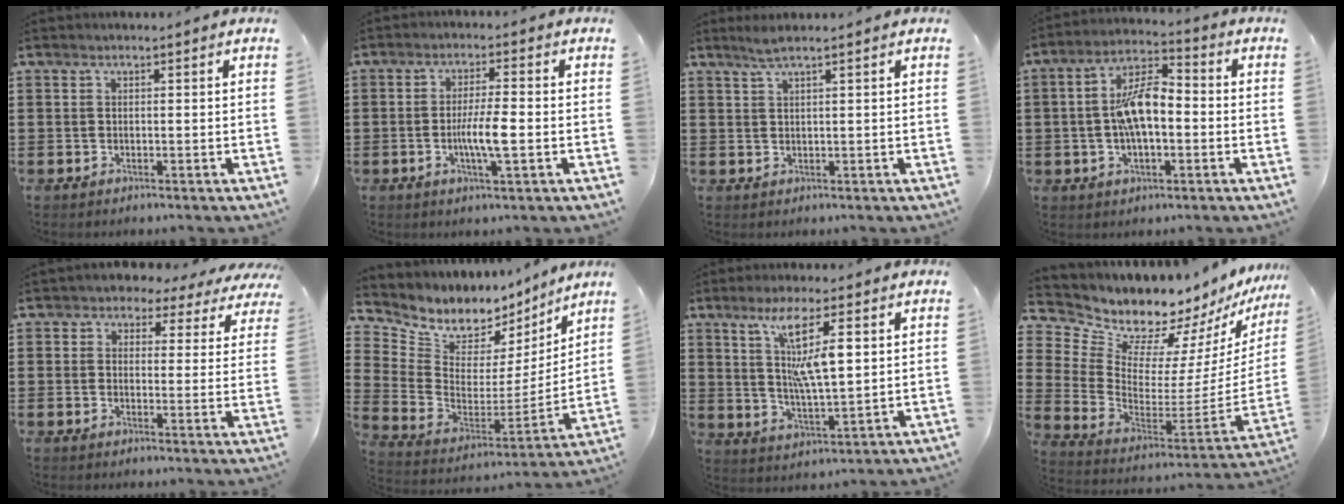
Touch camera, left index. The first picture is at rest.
{"total": 5.9, "force": [-1.1, 0.8, 5.7], "torque": [-0.110, -0.004, -0.026]}
{"total": 2.1, "force": [1.4, -0.1, 1.6], "torque": [-0.032, 0.001, 0.025]}
{"total": 8.9, "force": [-0.7, 3.7, 8.0], "torque": [-0.172, 0.006, -0.019]}
{"total": 2.7, "force": [2.2, 1.5, 0.5], "torque": [-0.028, -0.008, 0.034]}
{"total": 6.9, "force": [5.2, 4.4, 1.0], "torque": [-0.062, -0.038, 0.094]}
{"total": 9.7, "force": [4.0, 2.2, 8.5], "torque": [-0.166, 0.001, 0.066]}
{"total": 9.6, "force": [9.0, 3.1, 0.4], "torque": [-0.064, -0.085, 0.160]}